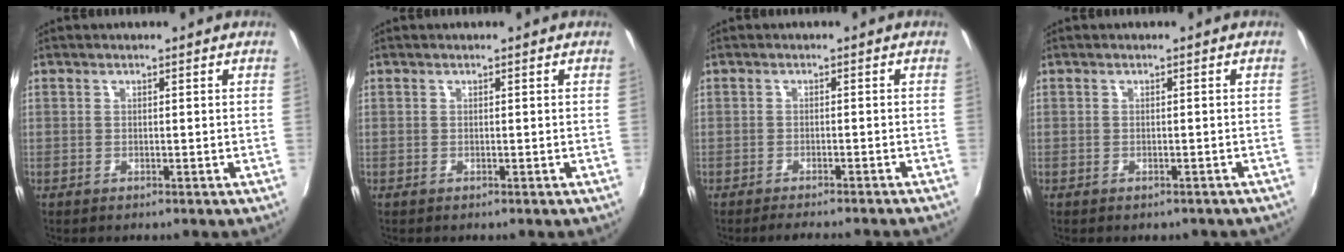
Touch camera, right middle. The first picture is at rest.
{"total": 0.0}
{"total": 5.6, "force": [-5.1, 0.0, 2.3], "torque": [-0.044, -0.010, -0.072]}
{"total": 2.7, "force": [-2.2, 1.2, 1.0], "torque": [-0.017, -0.006, -0.023]}